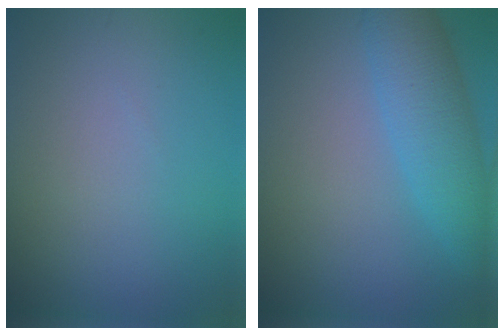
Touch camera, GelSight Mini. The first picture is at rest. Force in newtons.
{"total": 4.9, "press": 4.9, "slide": 0.0}